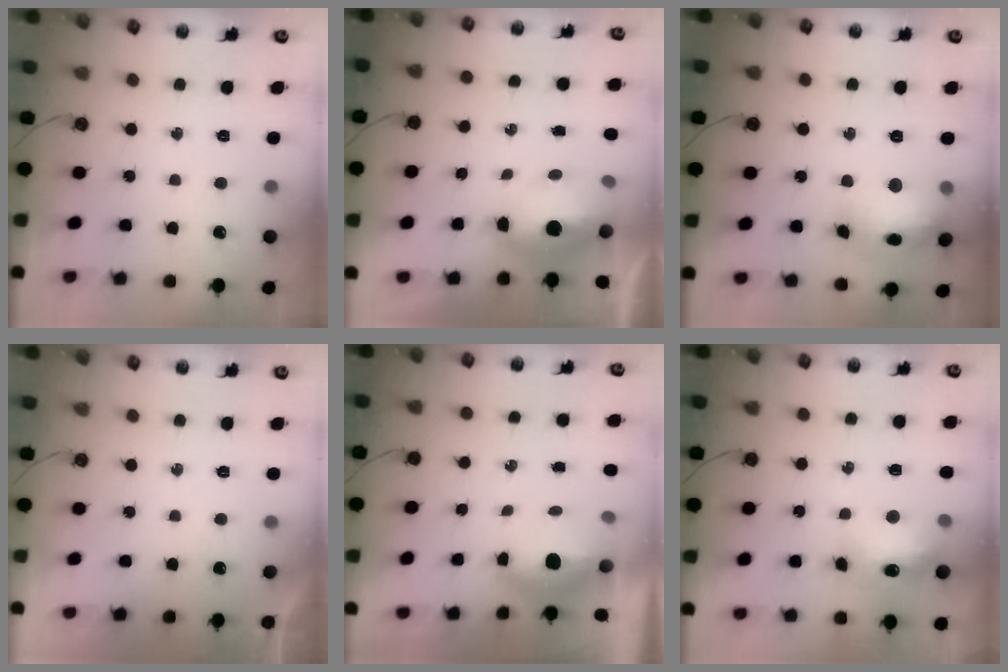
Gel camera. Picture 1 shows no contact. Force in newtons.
{"total": 10.1, "press": 10.1, "slide": 1.3}
{"total": 17.9, "press": 17.8, "slide": 1.4}
{"total": 0.0}
{"total": 6.2, "press": 6.1, "slide": 0.8}
{"total": 12.7, "press": 12.6, "slide": 1.2}